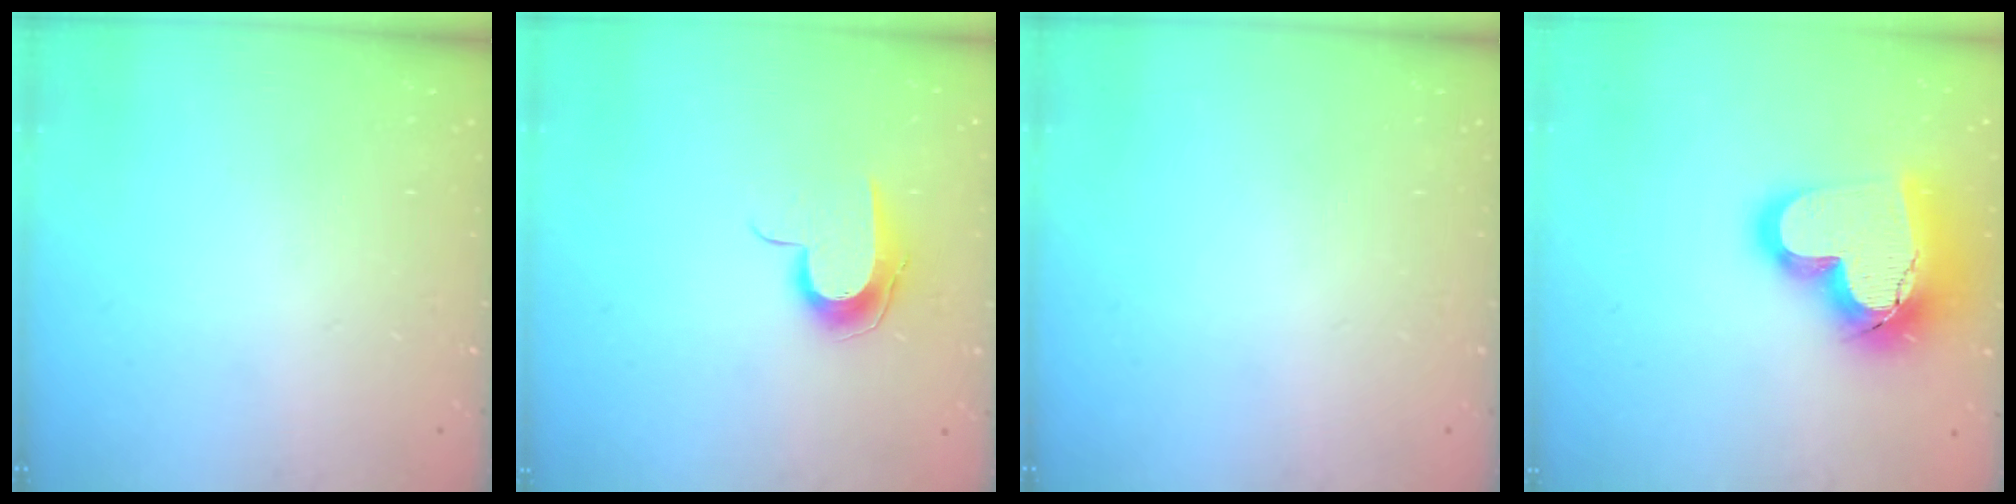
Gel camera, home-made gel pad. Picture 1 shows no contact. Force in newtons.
{"total": 8.9, "press": 8.9, "slide": 0.9}
{"total": 0.0}
{"total": 21.8, "press": 21.7, "slide": 1.8}